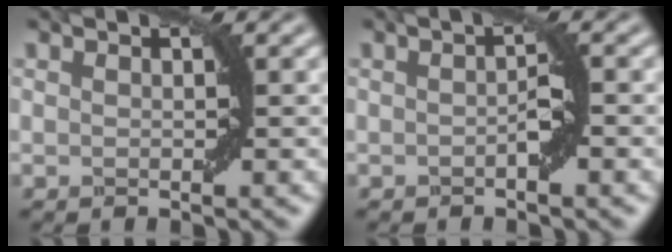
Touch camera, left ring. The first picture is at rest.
{"total": 1.4, "force": [-0.5, 0.3, 1.3], "torque": [-0.021, 0.004, -0.008]}